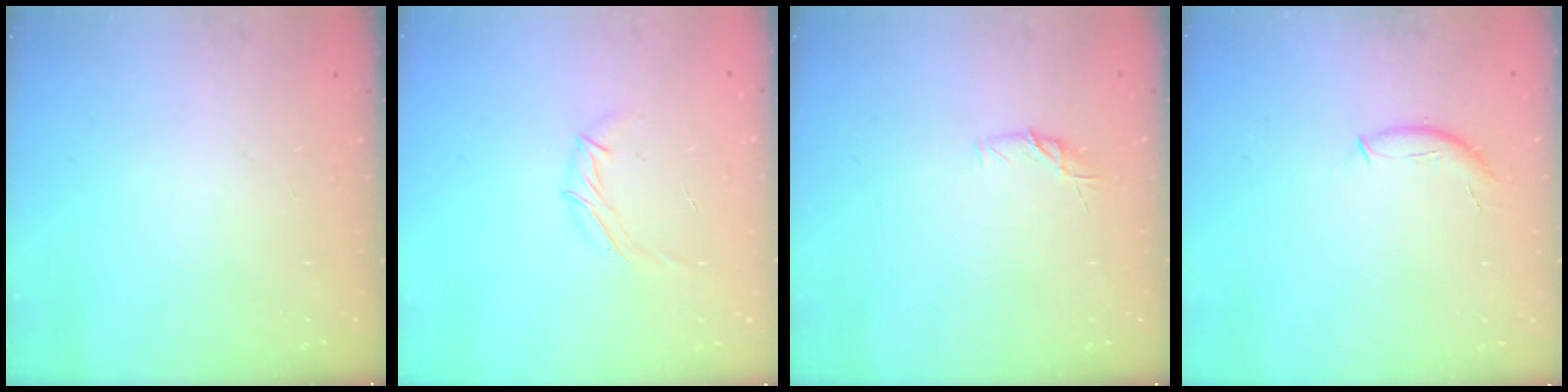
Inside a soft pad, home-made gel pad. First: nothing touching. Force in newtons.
{"total": 6.0, "press": 6.0, "slide": 0.4}
{"total": 6.7, "press": 6.7, "slide": 0.6}
{"total": 6.6, "press": 6.6, "slide": 1.0}